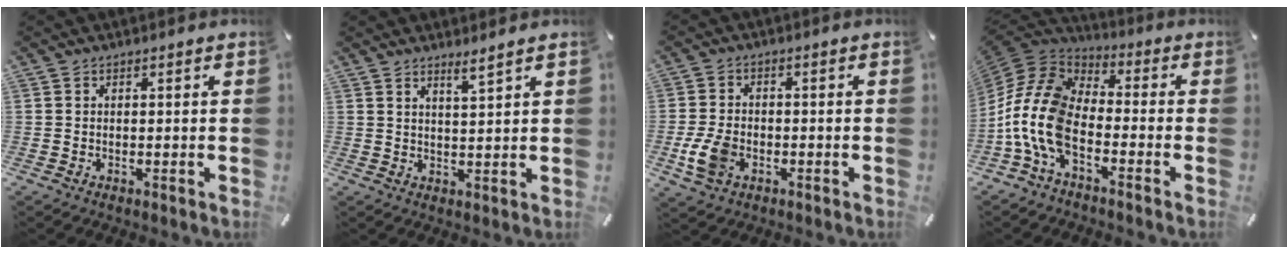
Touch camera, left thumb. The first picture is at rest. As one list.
[{"total": 3.1, "force": [2.8, -0.5, 1.2], "torque": [-0.029, -0.015, 0.051]}, {"total": 7.1, "force": [-2.4, 4.9, 4.6], "torque": [-0.111, 0.004, -0.044]}, {"total": 14.4, "force": [-5.9, 8.4, 10.1], "torque": [-0.244, 0.010, -0.117]}]